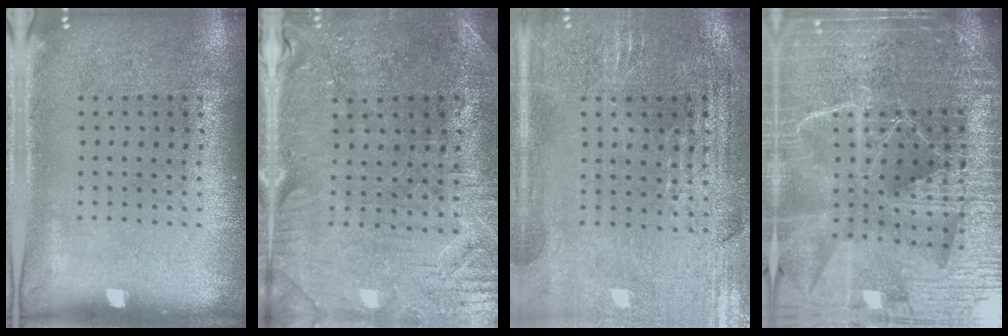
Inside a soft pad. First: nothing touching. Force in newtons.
{"total": 0.9, "press": 0.8, "slide": 0.4}
{"total": 1.3, "press": 1.3, "slide": 0.3}
{"total": 6.5, "press": 5.6, "slide": 3.4}